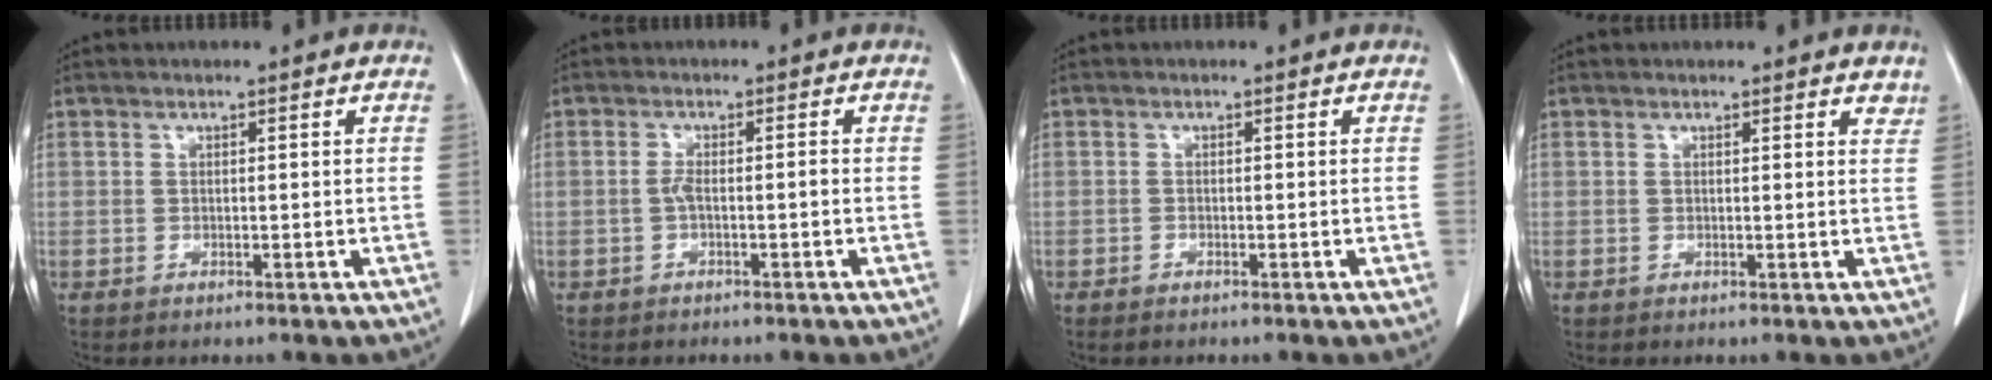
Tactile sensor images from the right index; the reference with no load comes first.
{"total": 2.0, "force": [-0.6, 0.3, 1.9], "torque": [-0.034, 0.002, -0.011]}
{"total": 0.6, "force": [-0.6, 0.1, 0.3], "torque": [-0.007, -0.001, -0.006]}
{"total": 2.4, "force": [2.2, 0.7, 0.6], "torque": [-0.001, -0.006, 0.011]}